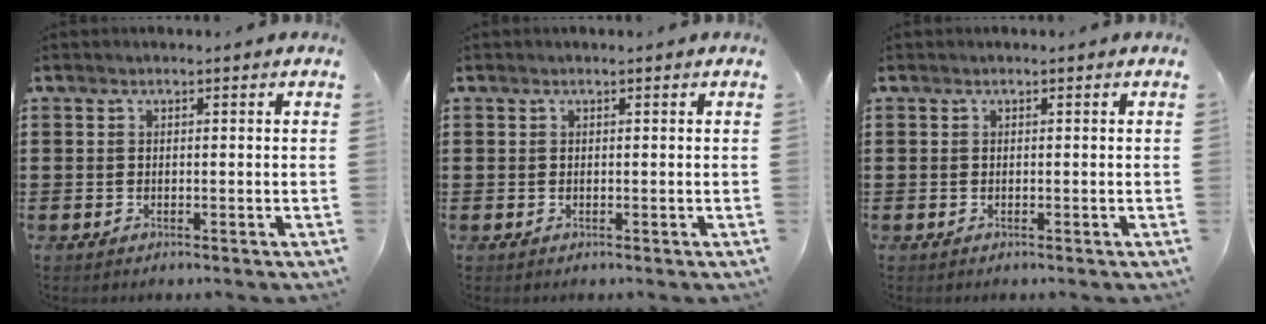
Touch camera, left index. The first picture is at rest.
{"total": 0.0}
{"total": 0.0}